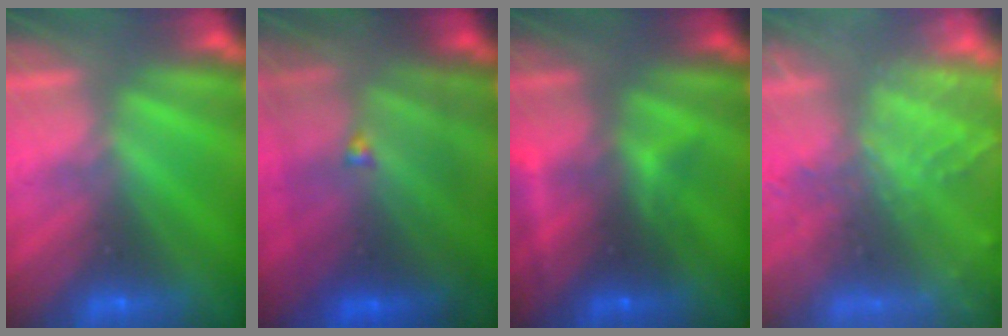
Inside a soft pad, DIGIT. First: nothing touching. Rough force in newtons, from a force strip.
{"total": 7.6}
{"total": 2.5}
{"total": 6.8}